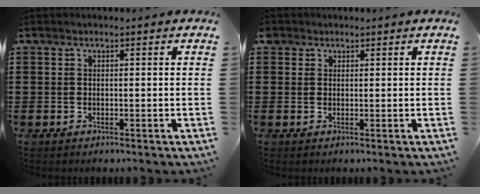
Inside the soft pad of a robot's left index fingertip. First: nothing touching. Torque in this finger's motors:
{"motor_torque": [0.06, -0.04, 0.00, 0.00]}